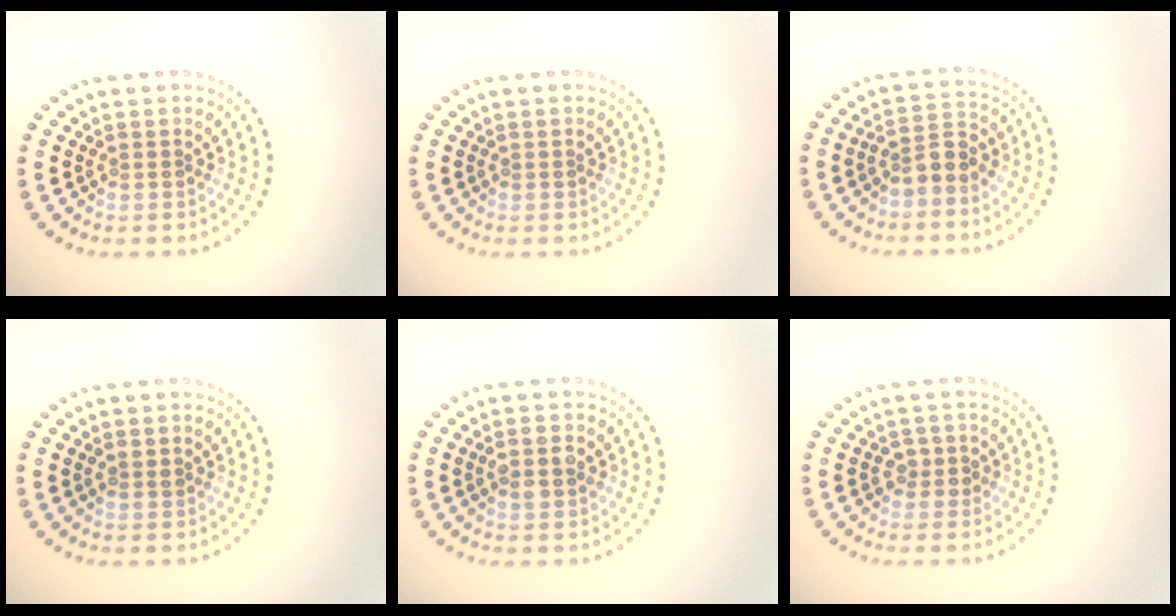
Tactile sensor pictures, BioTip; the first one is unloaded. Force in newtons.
{"total": 0.0}
{"total": 2.6, "press": 2.4, "slide": 1.1}
{"total": 0.9, "press": 0.9, "slide": 0.1}
{"total": 2.0, "press": 2.0, "slide": 0.2}
{"total": 1.4, "press": 1.3, "slide": 0.7}